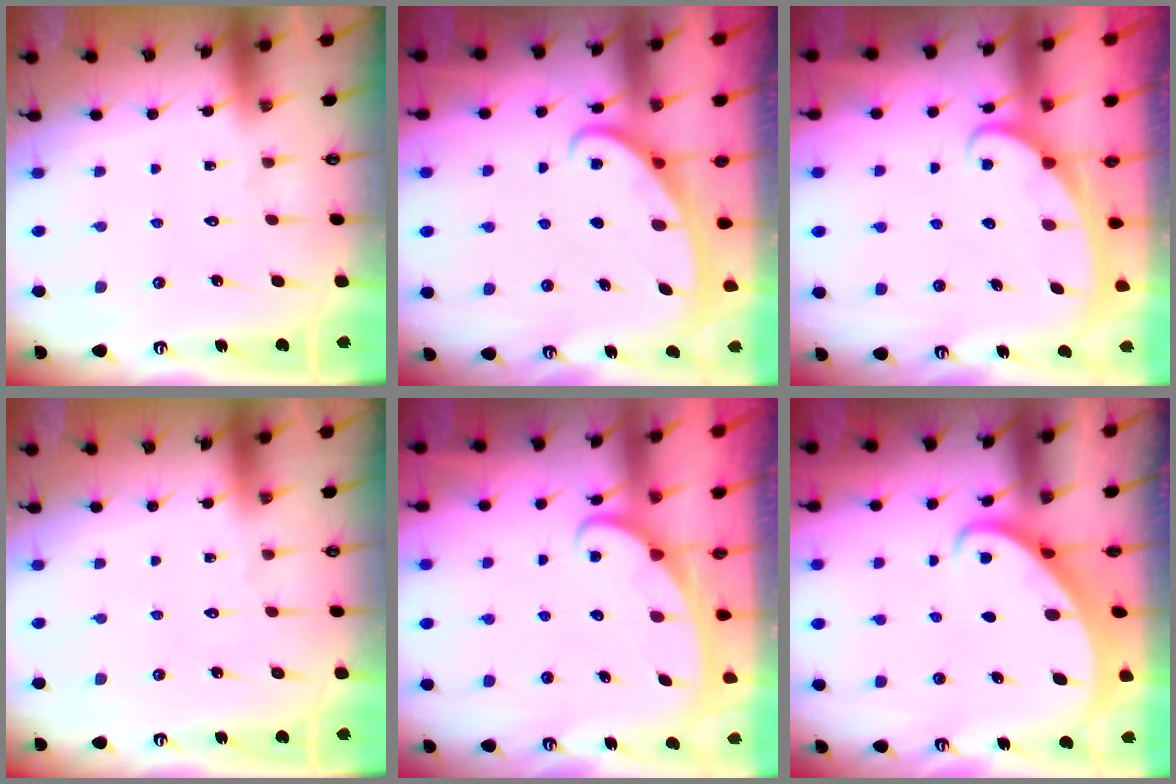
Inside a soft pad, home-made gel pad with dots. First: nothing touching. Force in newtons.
{"total": 2.7, "press": 2.6, "slide": 0.4}
{"total": 2.6, "press": 2.6, "slide": 0.3}
{"total": 0.0}
{"total": 2.4, "press": 2.4, "slide": 0.4}
{"total": 3.0, "press": 3.0, "slide": 0.3}